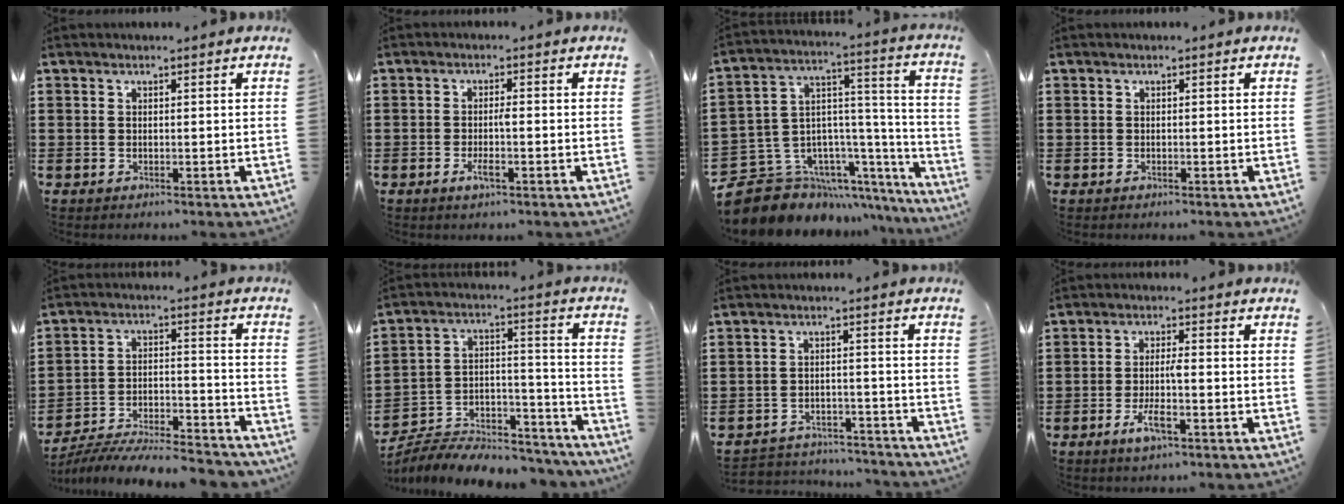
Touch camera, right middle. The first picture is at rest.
{"total": 2.4, "force": [-0.8, 0.4, 2.2], "torque": [-0.044, -0.001, -0.017]}
{"total": 9.6, "force": [-7.4, 5.9, 1.6], "torque": [-0.062, -0.005, -0.138]}
{"total": 0.0}
{"total": 7.7, "force": [-7.4, 0.6, 2.1], "torque": [-0.025, 0.011, -0.143]}
{"total": 6.5, "force": [-6.2, 1.7, 1.3], "torque": [-0.018, 0.013, -0.122]}
{"total": 3.8, "force": [-3.7, 0.5, 0.1], "torque": [-0.006, 0.004, -0.080]}
{"total": 4.3, "force": [-1.8, 0.9, 3.9], "torque": [-0.084, -0.002, -0.040]}